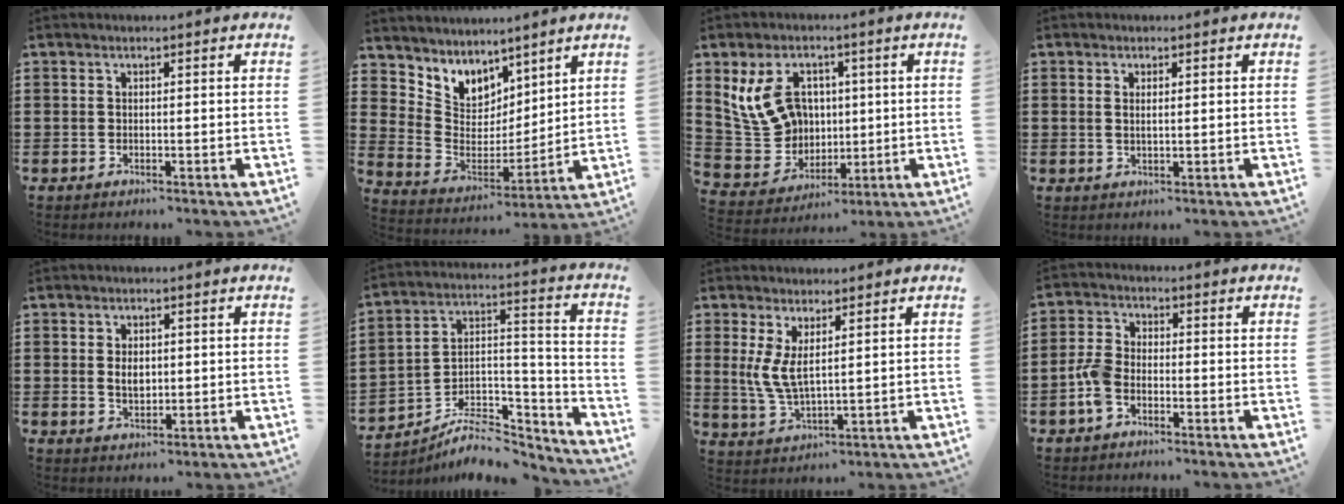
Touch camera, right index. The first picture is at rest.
{"total": 6.0, "force": [4.8, 3.6, -0.9], "torque": [-0.031, -0.051, 0.089]}
{"total": 11.3, "force": [3.1, 9.0, 6.1], "torque": [-0.154, 0.013, 0.061]}
{"total": 1.2, "force": [0.4, 0.4, 1.0], "torque": [-0.020, 0.004, 0.006]}
{"total": 2.9, "force": [0.1, 1.7, 2.3], "torque": [-0.046, 0.008, 0.001]}
{"total": 7.8, "force": [-6.4, 3.4, 3.0], "torque": [-0.051, 0.019, -0.121]}
{"total": 5.1, "force": [1.7, 2.0, 4.4], "torque": [-0.106, -0.004, 0.027]}
{"total": 4.6, "force": [-2.1, 2.5, 3.2], "torque": [-0.084, 0.001, -0.045]}